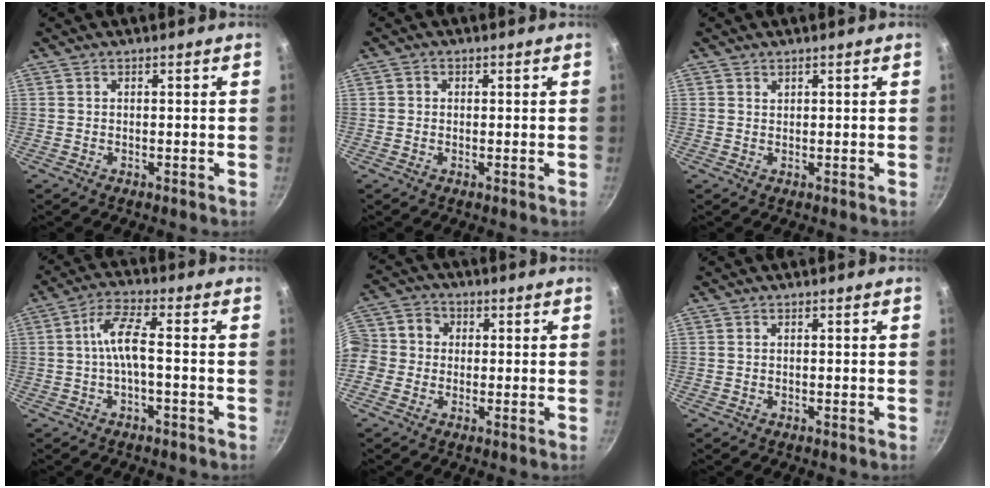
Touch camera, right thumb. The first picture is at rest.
{"total": 1.2, "force": [0.0, 1.1, 0.4], "torque": [-0.003, 0.002, -0.002]}
{"total": 0.6, "force": [0.4, 0.4, 0.1], "torque": [0.000, -0.004, 0.008]}
{"total": 6.1, "force": [-1.0, 1.5, 5.8], "torque": [-0.129, 0.024, -0.026]}
{"total": 10.3, "force": [-0.1, 9.3, 4.4], "torque": [-0.077, 0.027, -0.020]}
{"total": 0.0}